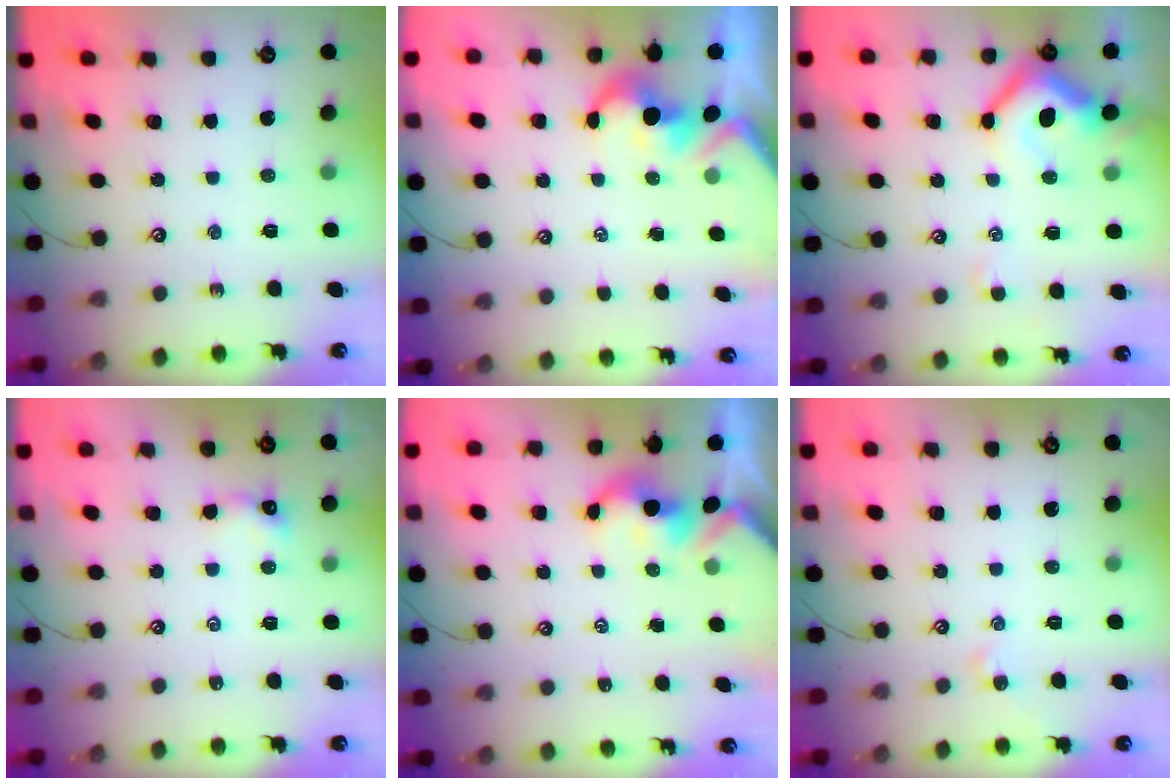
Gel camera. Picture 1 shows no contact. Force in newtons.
{"total": 1.7, "press": 1.4, "slide": 0.9}
{"total": 8.1, "press": 7.9, "slide": 1.5}
{"total": 1.6, "press": 1.6, "slide": 0.4}
{"total": 1.8, "press": 1.8, "slide": 0.2}
{"total": 0.6, "press": 0.5, "slide": 0.4}